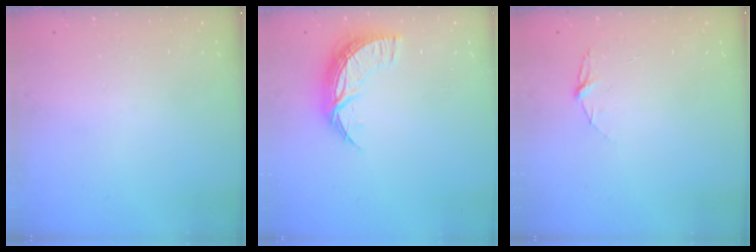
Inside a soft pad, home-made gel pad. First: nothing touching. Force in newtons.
{"total": 10.0, "press": 10.0, "slide": 0.5}
{"total": 4.0, "press": 4.0, "slide": 0.5}